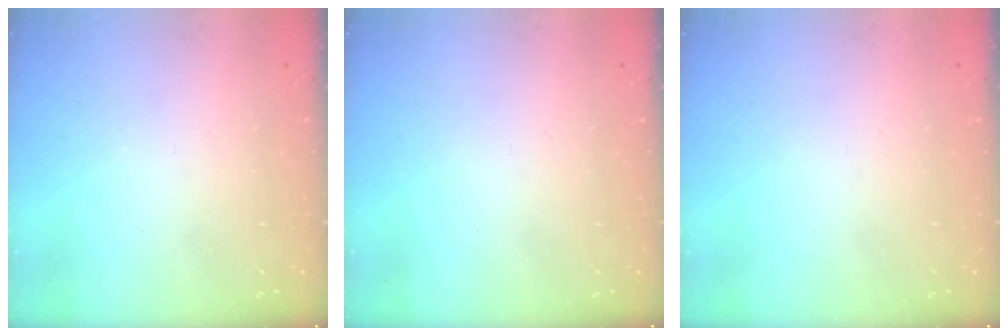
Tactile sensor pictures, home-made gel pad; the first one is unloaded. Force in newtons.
{"total": 0.0}
{"total": 0.0}